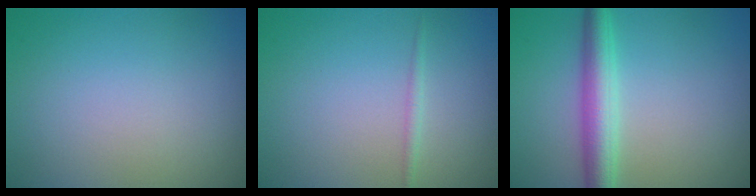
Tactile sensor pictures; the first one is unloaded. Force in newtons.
{"total": 0.7, "press": 0.7, "slide": 0.0}
{"total": 4.2, "press": 4.2, "slide": 0.0}